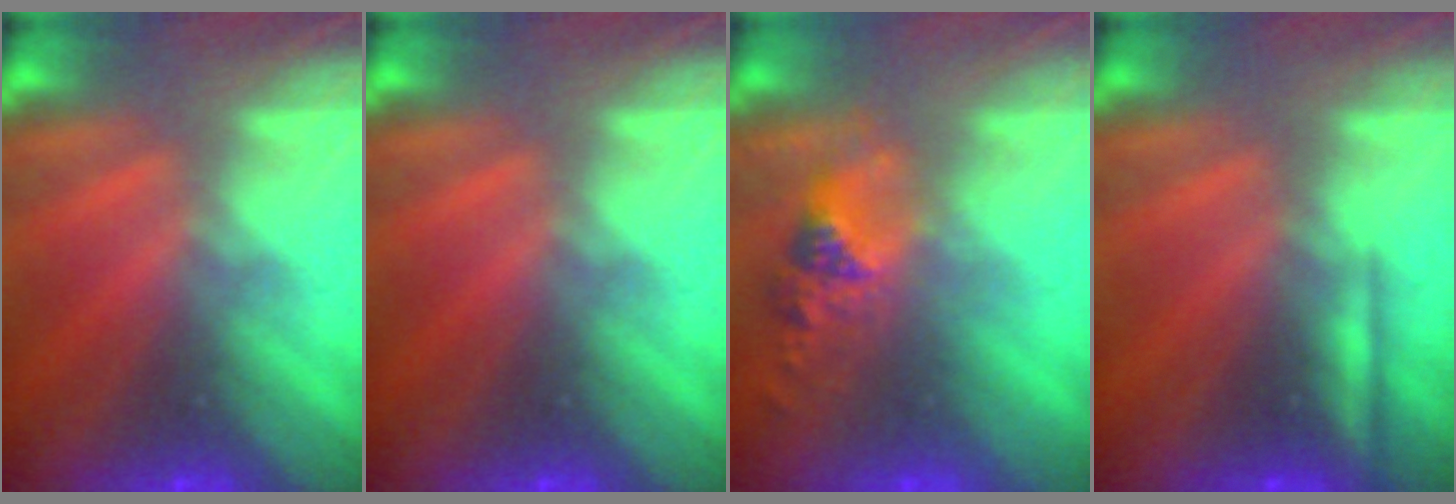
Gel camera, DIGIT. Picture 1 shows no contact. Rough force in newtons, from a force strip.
{"total": 0.0}
{"total": 2.5}
{"total": 2.2}